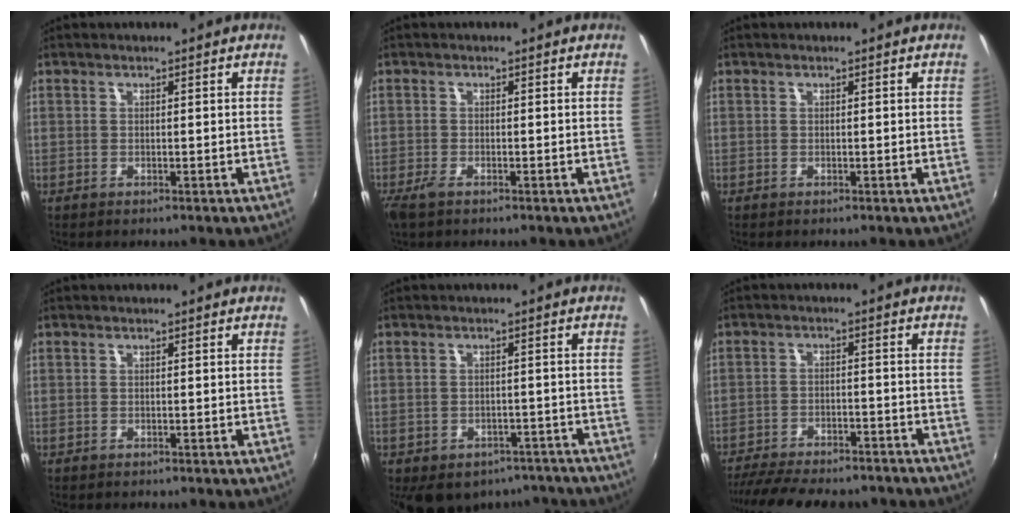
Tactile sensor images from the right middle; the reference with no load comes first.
{"total": 2.2, "force": [-1.6, 0.7, 1.3], "torque": [-0.031, -0.008, -0.031]}
{"total": 0.0}
{"total": 0.0}
{"total": 14.3, "force": [-10.5, 8.0, 5.6], "torque": [-0.119, -0.002, -0.120]}
{"total": 17.6, "force": [-14.9, 4.8, 8.0], "torque": [-0.165, -0.029, -0.210]}